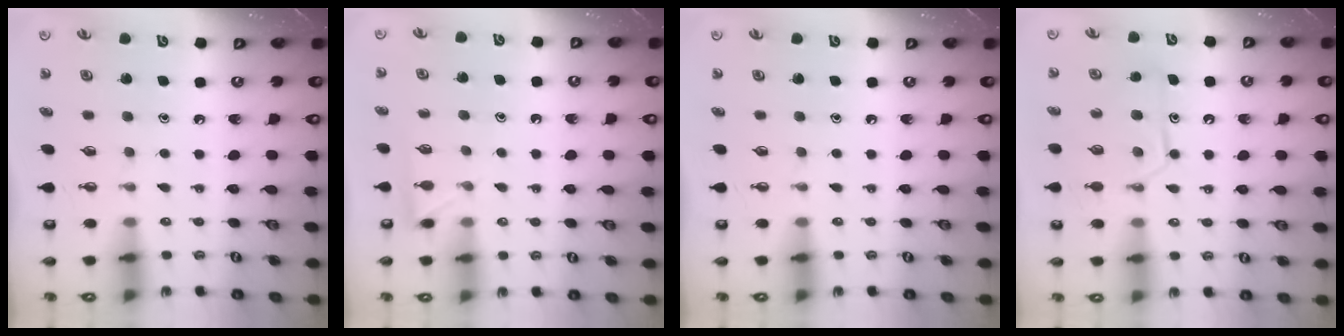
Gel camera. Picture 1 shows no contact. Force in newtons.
{"total": 3.9, "press": 3.9, "slide": 0.4}
{"total": 0.0}
{"total": 12.2, "press": 12.2, "slide": 0.9}